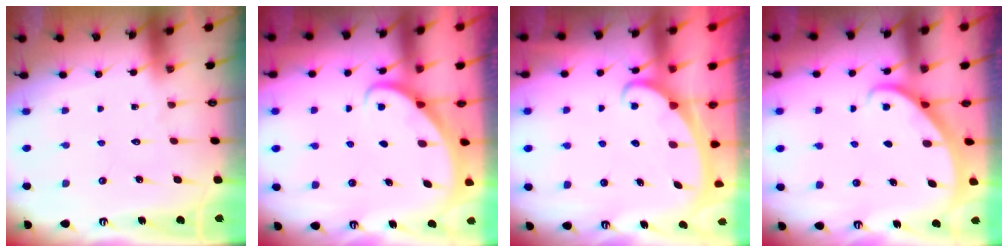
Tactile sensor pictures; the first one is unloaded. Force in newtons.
{"total": 2.3, "press": 2.3, "slide": 0.1}
{"total": 2.4, "press": 2.4, "slide": 0.3}
{"total": 2.3, "press": 2.3, "slide": 0.2}